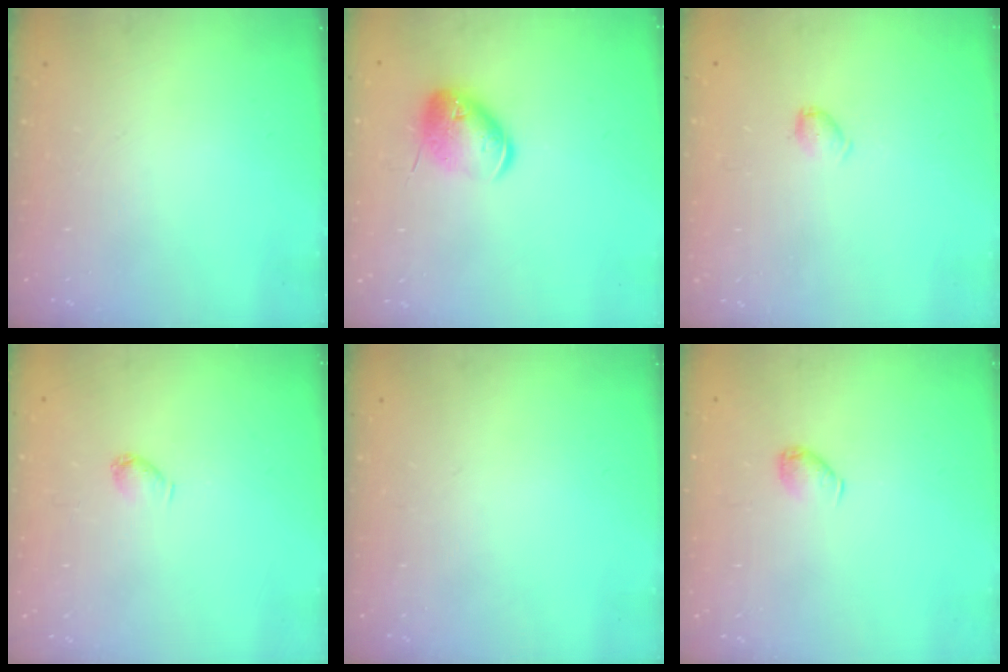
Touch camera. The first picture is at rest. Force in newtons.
{"total": 11.4, "press": 11.3, "slide": 1.8}
{"total": 4.9, "press": 4.9, "slide": 0.8}
{"total": 3.3, "press": 3.2, "slide": 0.6}
{"total": 0.0}
{"total": 5.0, "press": 4.9, "slide": 0.9}